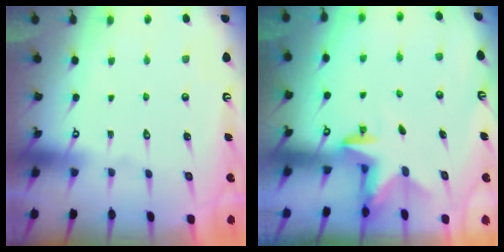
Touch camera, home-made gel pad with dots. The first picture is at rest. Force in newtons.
{"total": 2.4, "press": 2.4, "slide": 0.4}